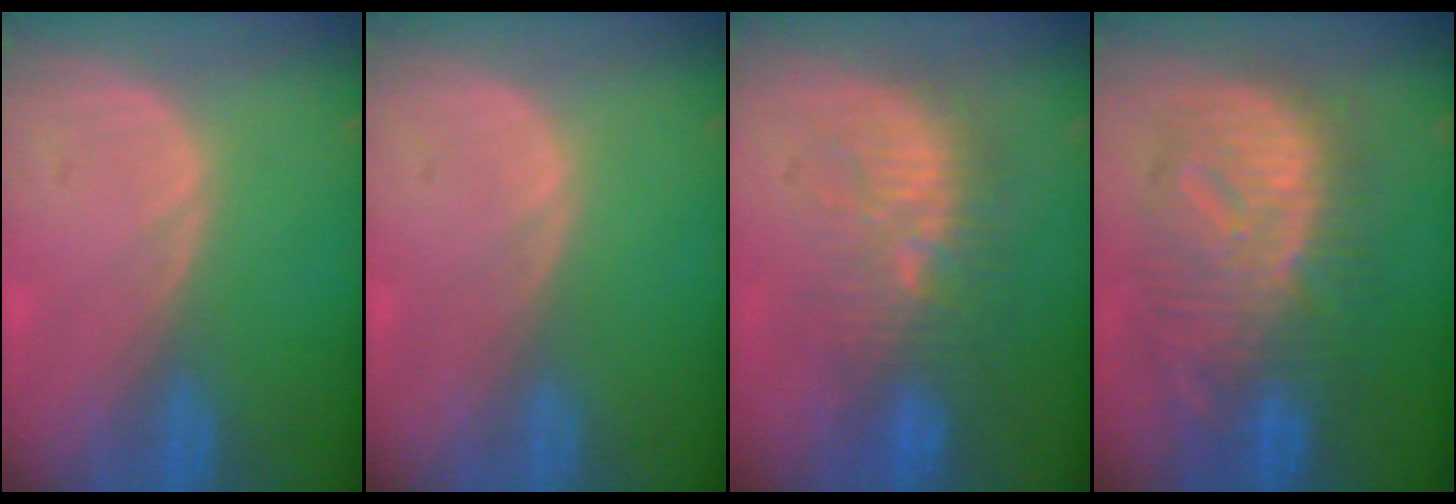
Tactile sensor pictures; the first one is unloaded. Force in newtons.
{"total": 0.0}
{"total": 9.5, "press": 9.1, "slide": 2.7}
{"total": 12.5, "press": 12.4, "slide": 1.2}